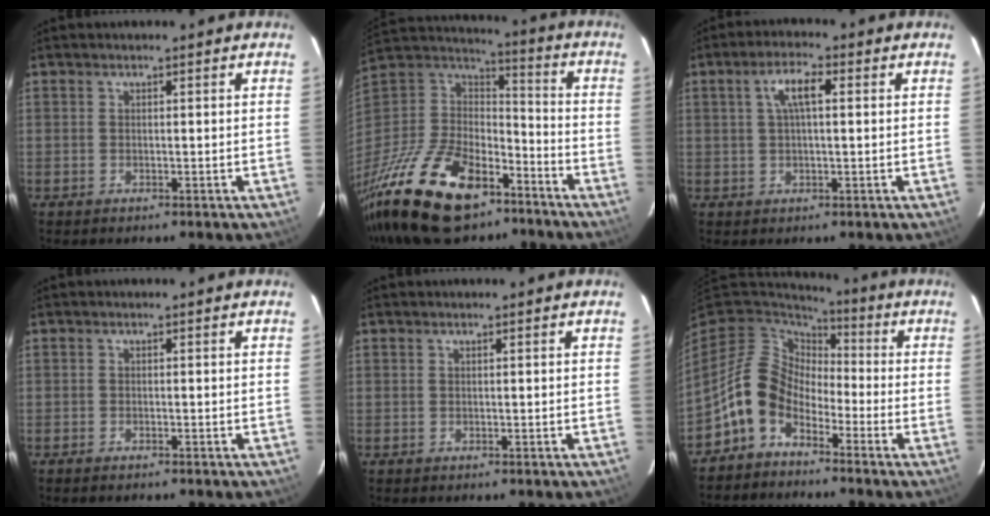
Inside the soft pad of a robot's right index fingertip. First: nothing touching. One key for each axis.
{"total": 28.7, "fx": -19.0, "fy": 14.1, "fz": 16.2, "tx": -0.347, "ty": -0.011, "tz": -0.309}
{"total": 5.2, "fx": 1.4, "fy": 1.6, "fz": 4.8, "tx": -0.093, "ty": 0.013, "tz": 0.027}
{"total": 0.9, "fx": -0.8, "fy": 0.2, "fz": 0.3, "tx": -0.010, "ty": -0.002, "tz": -0.017}
{"total": 0.0}
{"total": 10.9, "fx": -6.0, "fy": 7.5, "fz": 5.2, "tx": -0.109, "ty": 0.024, "tz": -0.125}